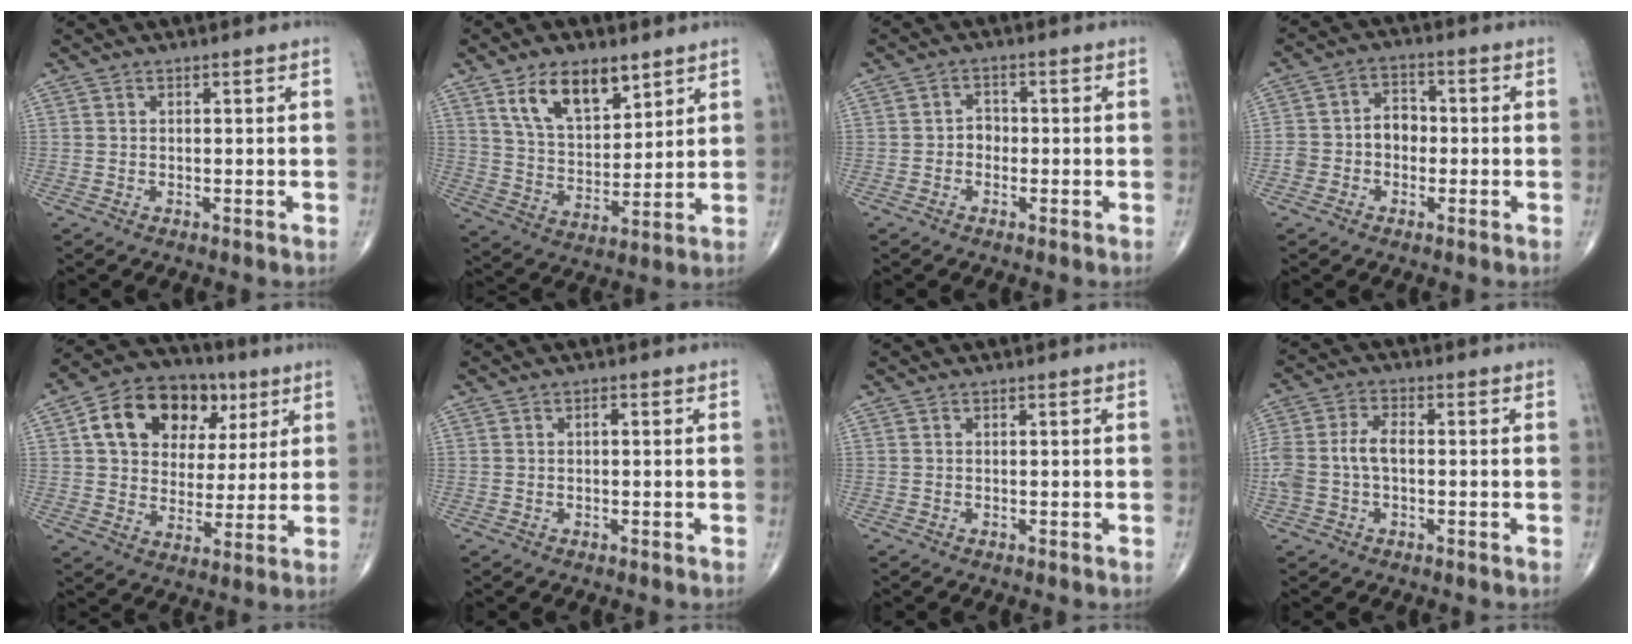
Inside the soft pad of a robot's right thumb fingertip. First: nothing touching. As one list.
[{"total": 12.5, "force": [7.2, 6.3, 8.0], "torque": [-0.117, -0.039, 0.140]}, {"total": 2.4, "force": [-0.6, 1.9, 1.2], "torque": [-0.002, 0.009, -0.017]}, {"total": 6.2, "force": [-1.0, 4.9, 3.5], "torque": [-0.042, 0.032, -0.027]}, {"total": 17.6, "force": [6.2, 12.8, 10.4], "torque": [-0.135, 0.008, 0.100]}, {"total": 0.9, "force": [0.1, 0.4, 0.8], "torque": [-0.014, 0.002, 0.000]}, {"total": 0.0}, {"total": 7.4, "force": [-0.6, 4.4, 5.9], "torque": [-0.141, 0.024, -0.014]}]